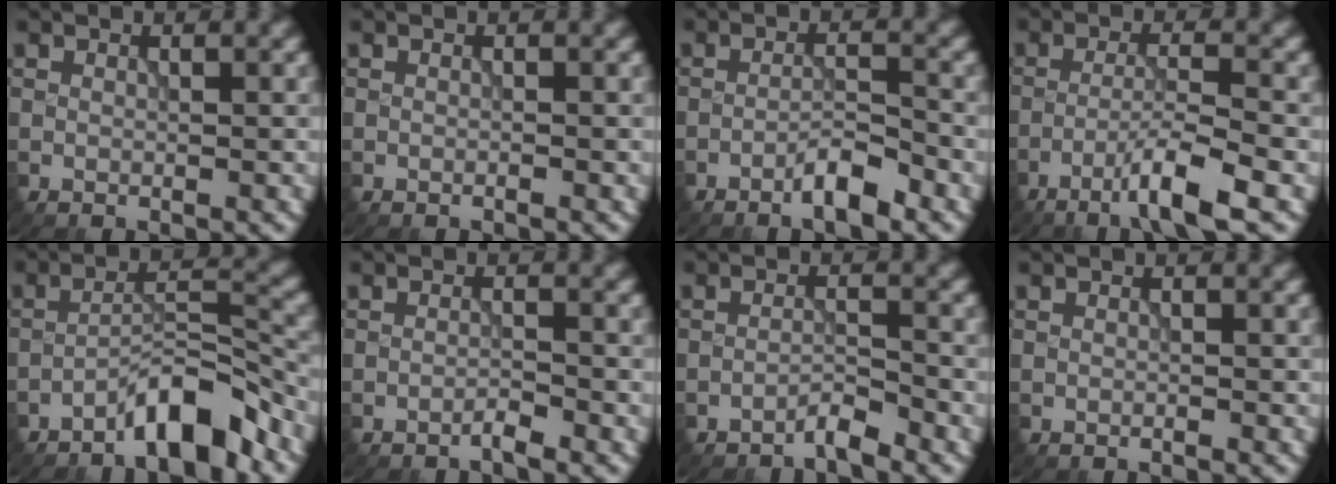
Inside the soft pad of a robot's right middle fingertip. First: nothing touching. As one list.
[{"total": 0.0}, {"total": 3.1, "force": [-2.1, 0.5, 2.2], "torque": [-0.037, 0.009, -0.041]}, {"total": 4.6, "force": [-2.7, 0.1, 3.8], "torque": [-0.064, 0.009, -0.061]}, {"total": 5.7, "force": [-4.2, 1.0, 3.6], "torque": [-0.054, 0.016, -0.080]}, {"total": 1.1, "force": [-0.9, 0.0, 0.6], "torque": [-0.008, 0.004, -0.021]}, {"total": 1.7, "force": [-1.6, 0.0, 0.7], "torque": [-0.008, 0.008, -0.032]}, {"total": 0.0}]